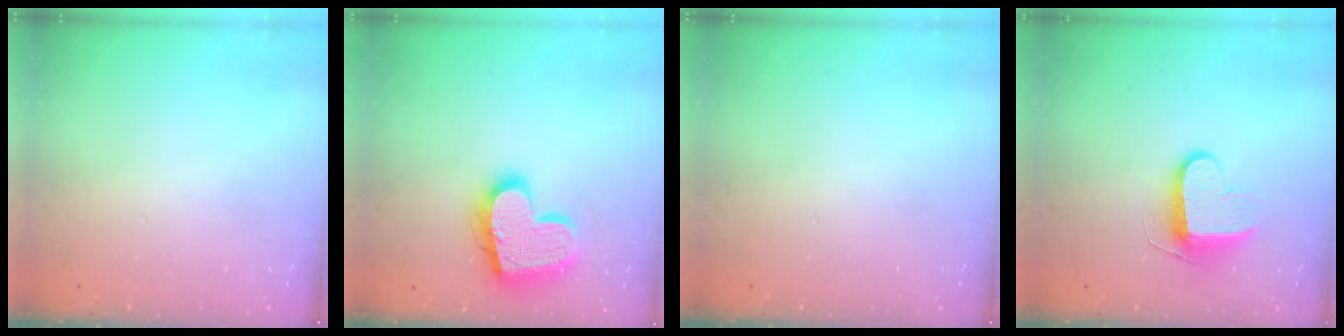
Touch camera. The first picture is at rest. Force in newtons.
{"total": 19.0, "press": 18.9, "slide": 1.6}
{"total": 0.0}
{"total": 9.4, "press": 9.4, "slide": 0.2}